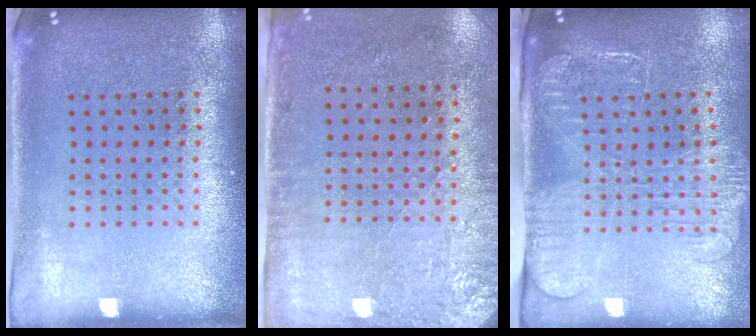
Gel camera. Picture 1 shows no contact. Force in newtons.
{"total": 2.7, "press": 2.3, "slide": 1.5}
{"total": 2.6, "press": 2.0, "slide": 1.6}